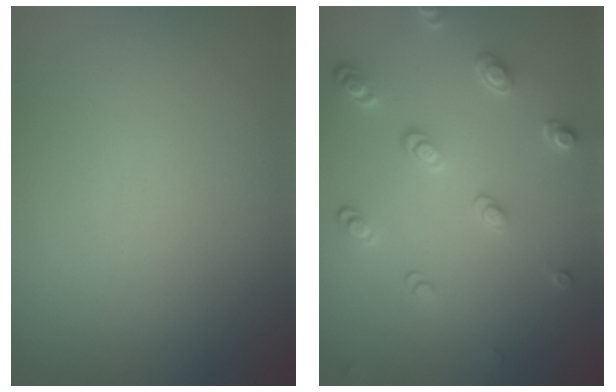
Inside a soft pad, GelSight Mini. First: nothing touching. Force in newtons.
{"total": 2.8, "press": 2.5, "slide": 1.1}